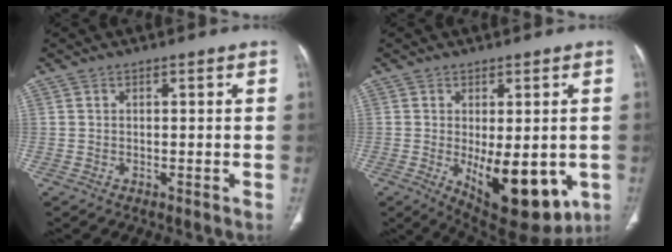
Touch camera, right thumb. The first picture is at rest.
{"total": 15.3, "force": [-3.8, 6.9, 13.1], "torque": [-0.163, -0.020, -0.032]}